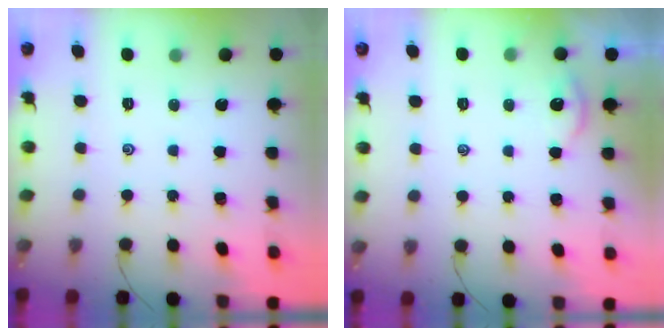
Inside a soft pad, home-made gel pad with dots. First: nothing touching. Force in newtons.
{"total": 2.2, "press": 2.2, "slide": 0.3}